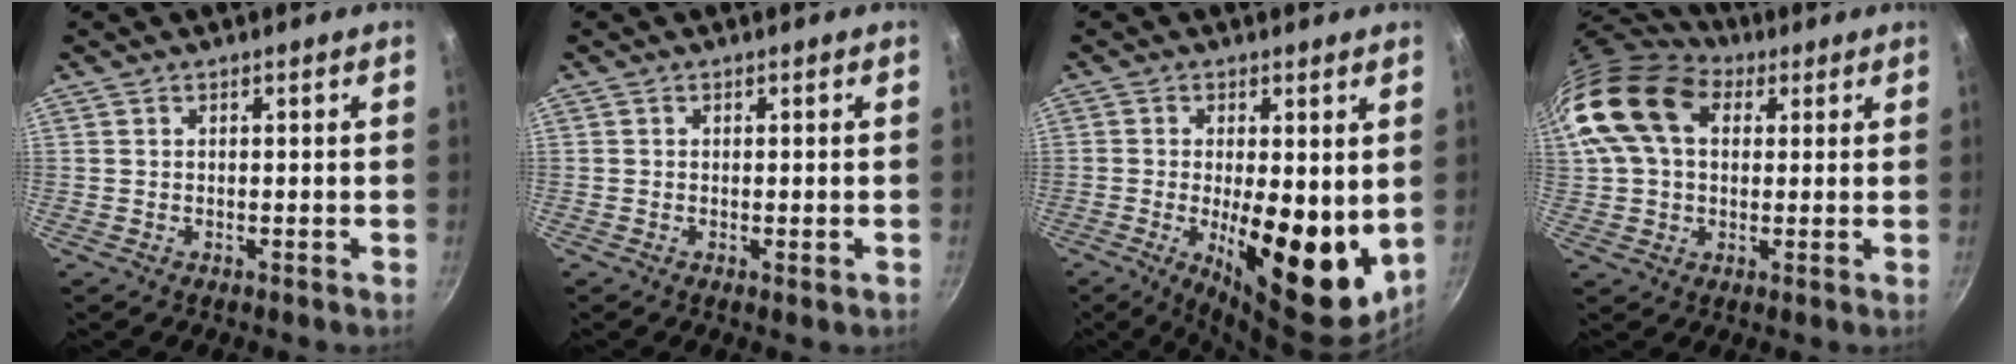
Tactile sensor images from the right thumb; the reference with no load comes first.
{"total": 0.7, "force": [-0.3, 0.1, 0.6], "torque": [-0.010, -0.003, -0.006]}
{"total": 16.2, "force": [-1.3, 6.3, 14.9], "torque": [-0.195, -0.023, -0.010]}
{"total": 17.2, "force": [4.7, 11.9, 11.5], "torque": [-0.213, 0.025, 0.073]}